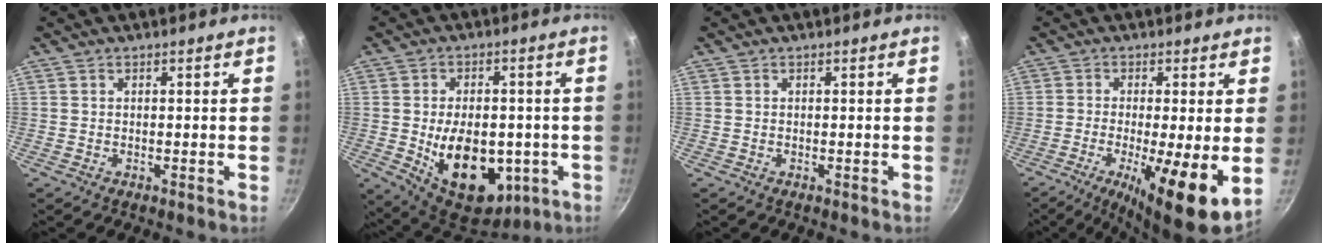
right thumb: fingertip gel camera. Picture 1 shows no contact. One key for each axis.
{"total": 18.0, "fx": -3.5, "fy": 11.3, "fz": 13.6, "tx": -0.172, "ty": -0.004, "tz": -0.032}
{"total": 0.0}
{"total": 11.7, "fx": -2.4, "fy": 2.0, "fz": 11.3, "tx": -0.192, "ty": -0.013, "tz": -0.040}